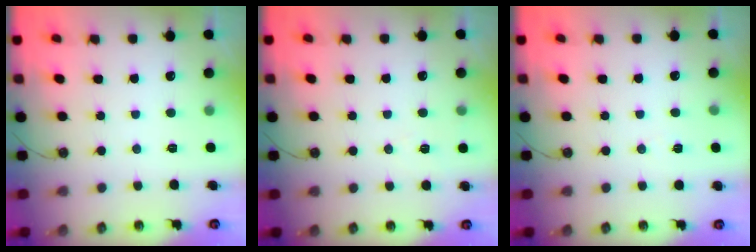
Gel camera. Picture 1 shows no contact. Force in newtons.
{"total": 5.8, "press": 4.8, "slide": 3.3}
{"total": 4.3, "press": 3.2, "slide": 2.8}